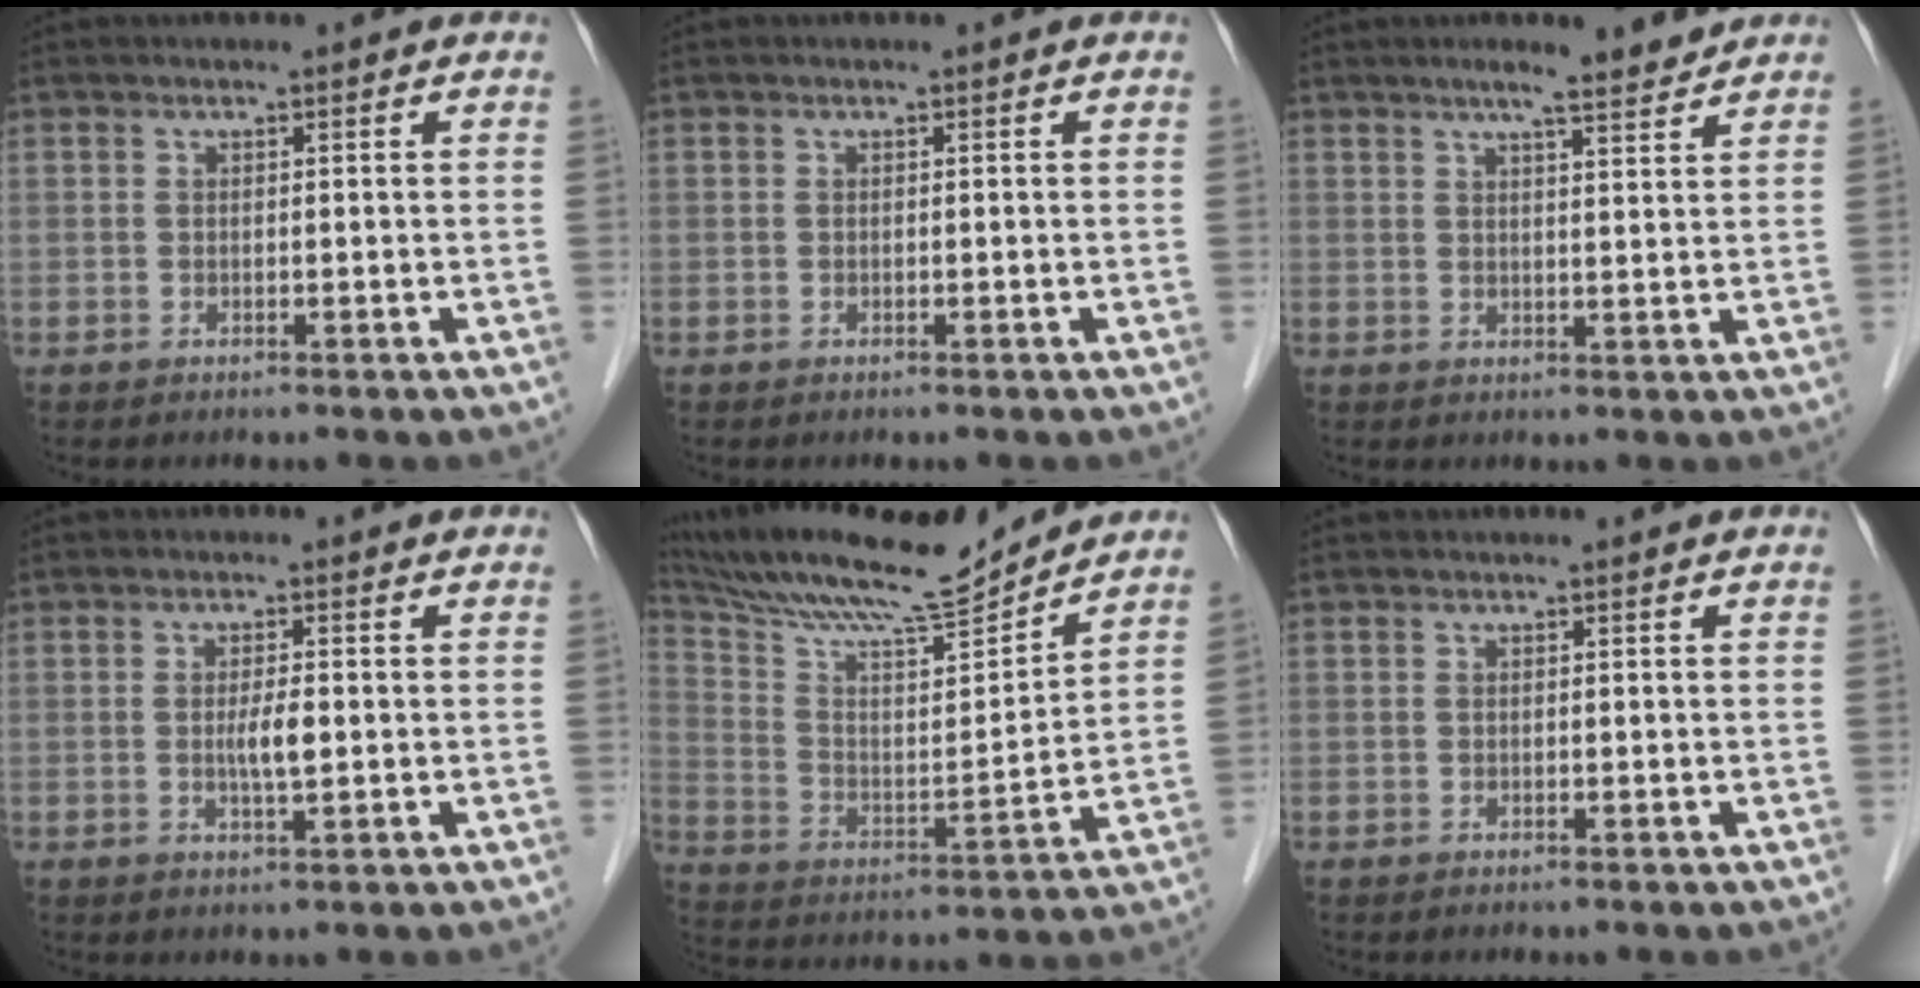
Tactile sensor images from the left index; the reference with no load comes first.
{"total": 0.0}
{"total": 5.6, "force": [4.7, 0.3, 2.9], "torque": [-0.047, 0.008, 0.069]}
{"total": 3.0, "force": [-0.2, 0.4, 2.9], "torque": [-0.056, -0.003, -0.002]}
{"total": 17.7, "force": [16.1, 1.2, 7.3], "torque": [-0.140, 0.002, 0.275]}
{"total": 0.0}